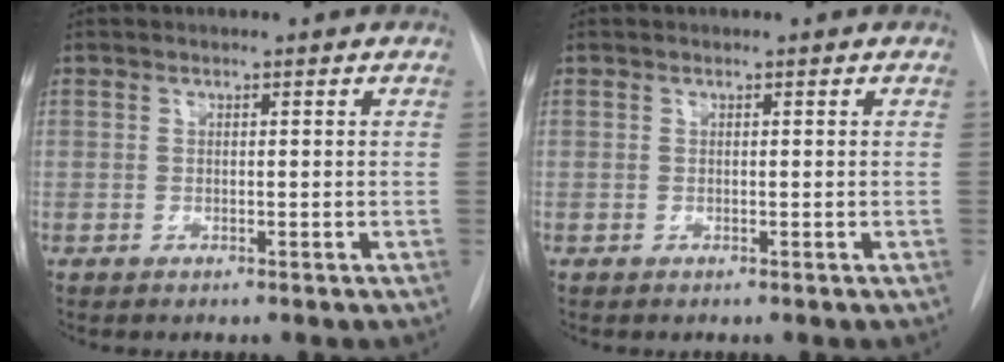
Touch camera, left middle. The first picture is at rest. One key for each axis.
{"total": 0.0}